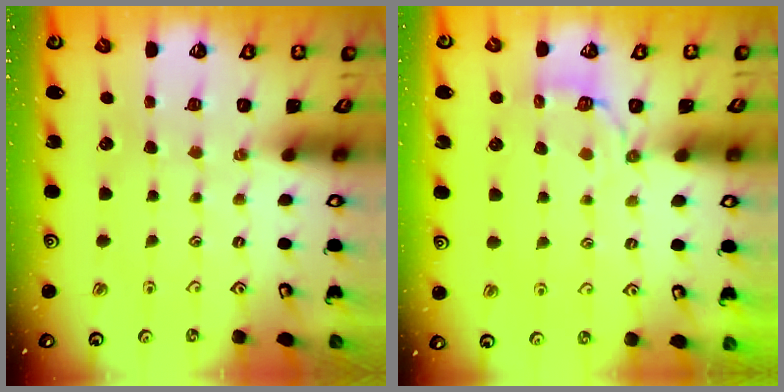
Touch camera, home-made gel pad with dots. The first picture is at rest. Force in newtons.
{"total": 4.1, "press": 3.5, "slide": 2.1}